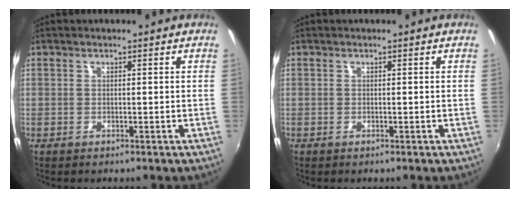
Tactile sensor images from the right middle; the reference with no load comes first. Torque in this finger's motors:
{"motor_torque": [0.35, -0.33, 0.06, 0.01]}